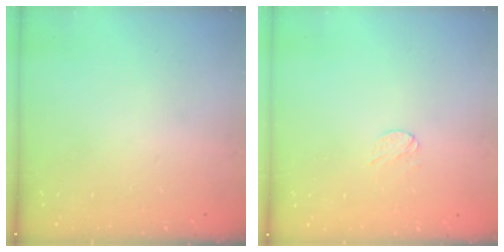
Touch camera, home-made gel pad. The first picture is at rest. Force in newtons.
{"total": 3.0, "press": 3.0, "slide": 0.2}